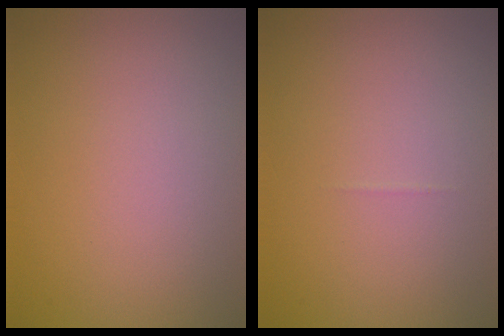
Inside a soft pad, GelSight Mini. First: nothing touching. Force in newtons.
{"total": 0.0}